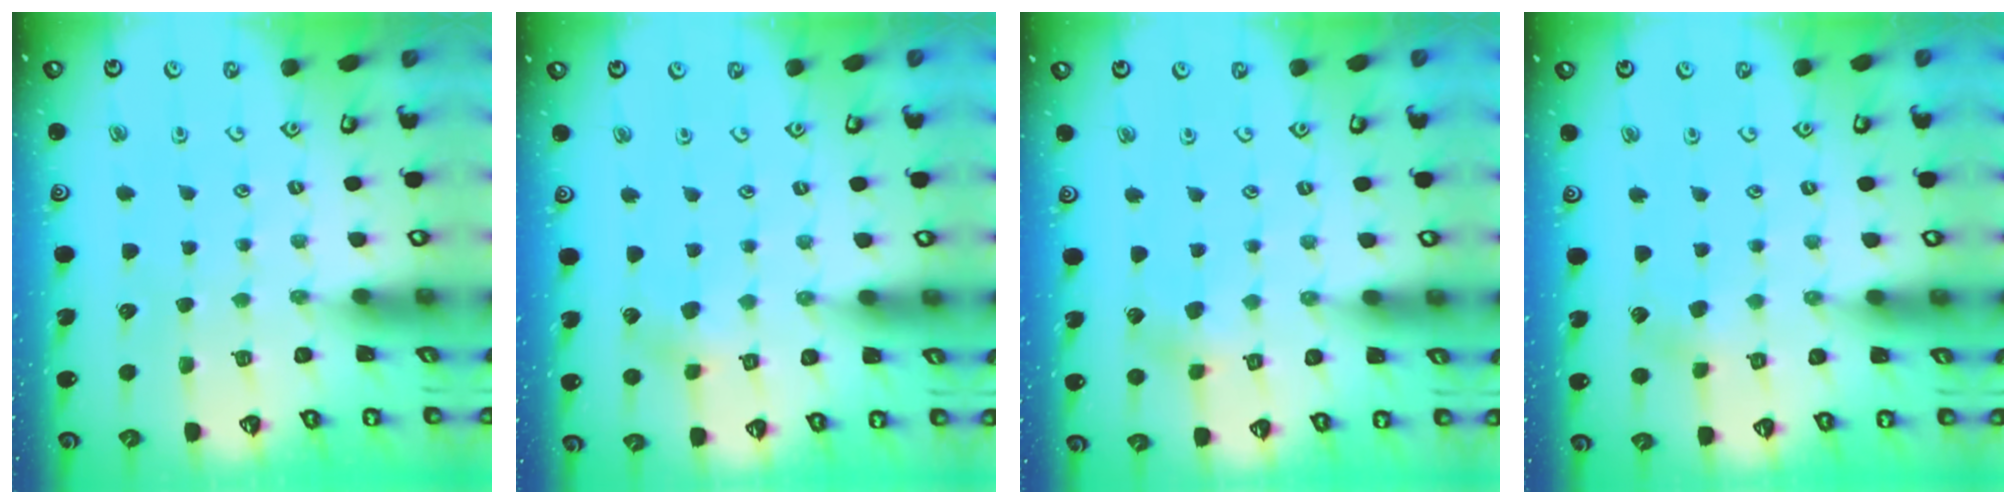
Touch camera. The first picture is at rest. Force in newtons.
{"total": 5.0, "press": 4.9, "slide": 0.8}
{"total": 5.0, "press": 4.9, "slide": 0.8}
{"total": 3.0, "press": 3.0, "slide": 0.3}